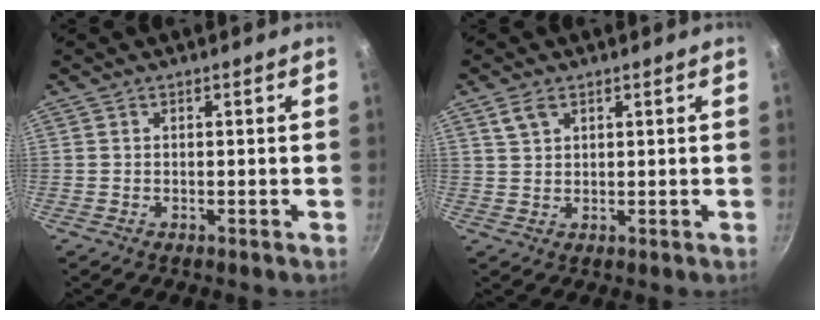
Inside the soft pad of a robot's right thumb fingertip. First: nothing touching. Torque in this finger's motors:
{"motor_torque": [-0.53, 0.54, -0.29, 0.18, 0.12]}